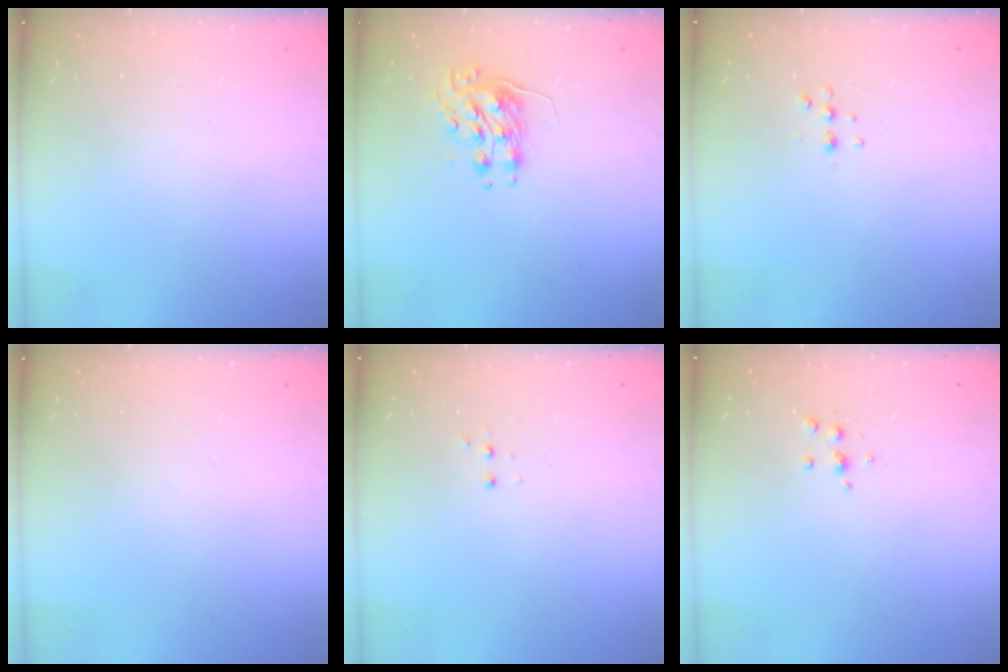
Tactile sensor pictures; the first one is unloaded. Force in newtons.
{"total": 8.2, "press": 8.2, "slide": 0.1}
{"total": 4.1, "press": 3.9, "slide": 1.3}
{"total": 0.0}
{"total": 2.8, "press": 2.8, "slide": 0.5}
{"total": 4.9, "press": 4.8, "slide": 1.1}